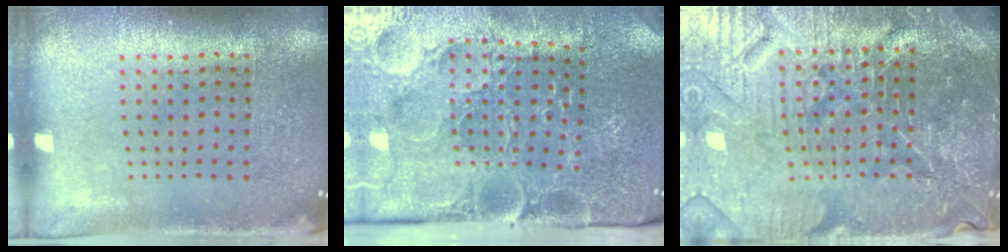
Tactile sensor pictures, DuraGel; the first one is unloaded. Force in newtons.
{"total": 3.8, "press": 3.7, "slide": 0.9}
{"total": 5.9, "press": 5.4, "slide": 2.2}